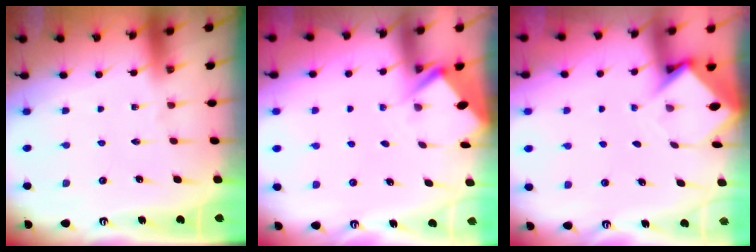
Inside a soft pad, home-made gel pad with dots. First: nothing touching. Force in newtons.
{"total": 2.8, "press": 2.8, "slide": 0.1}
{"total": 4.0, "press": 4.0, "slide": 0.2}